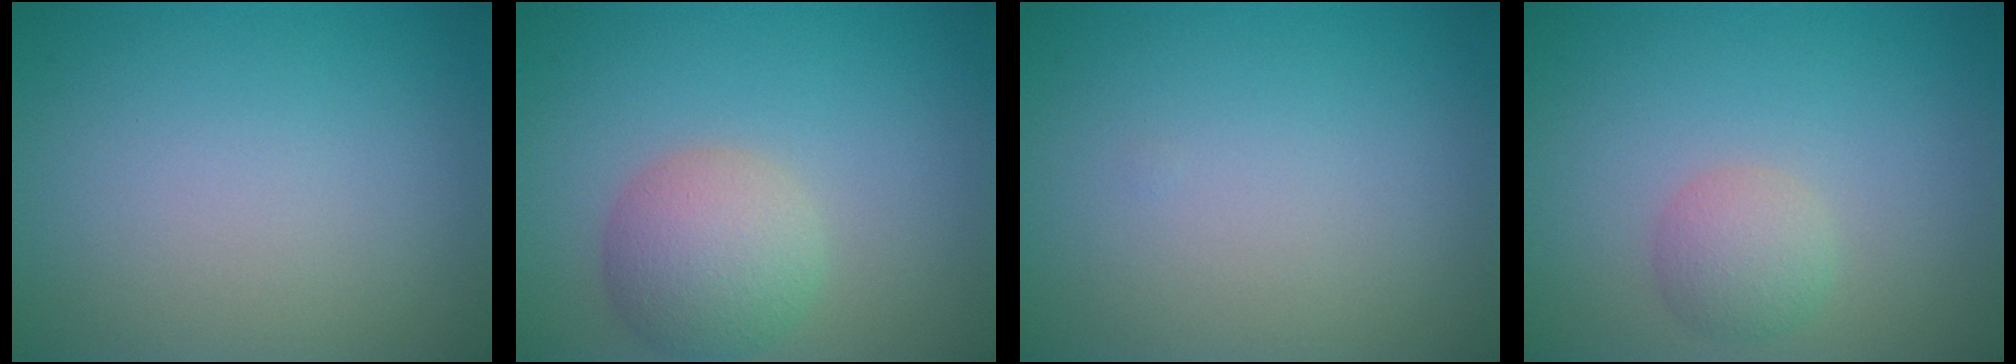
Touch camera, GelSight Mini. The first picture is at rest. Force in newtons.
{"total": 4.6, "press": 4.6, "slide": 0.2}
{"total": 0.0}
{"total": 2.3, "press": 2.3, "slide": 0.2}